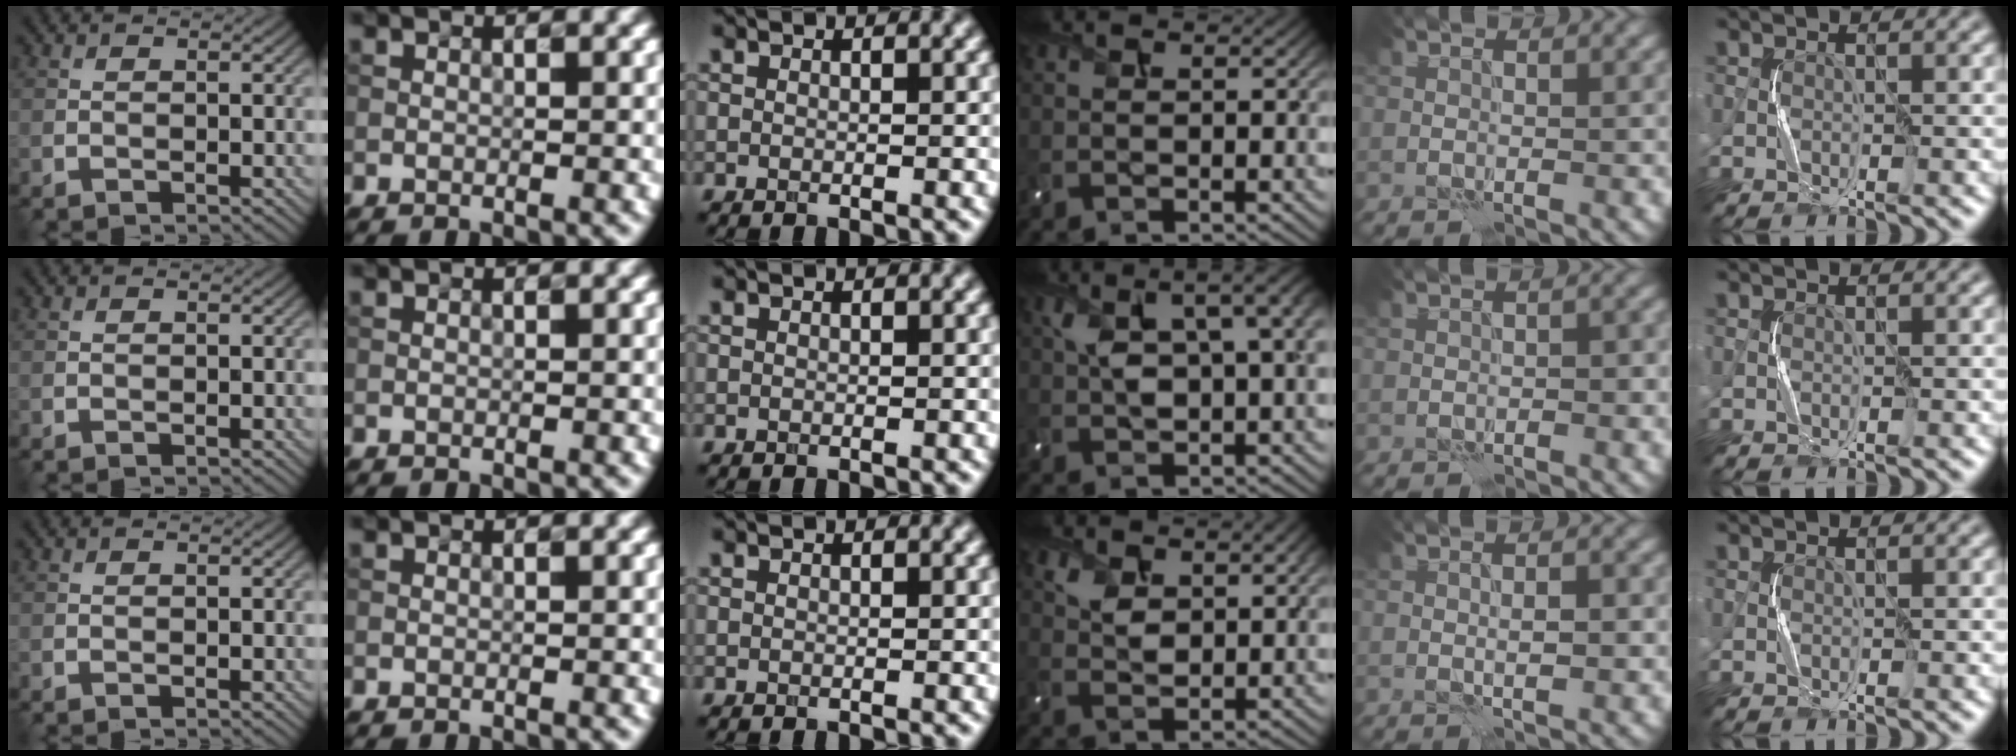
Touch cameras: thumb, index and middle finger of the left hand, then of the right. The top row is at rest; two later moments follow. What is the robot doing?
{"motion": "squeeze", "object": "air blower"}